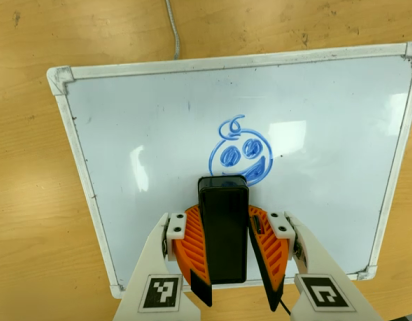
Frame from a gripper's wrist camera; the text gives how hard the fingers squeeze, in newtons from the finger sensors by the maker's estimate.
{"total": 13.0, "left": 14.6, "right": 11.4}